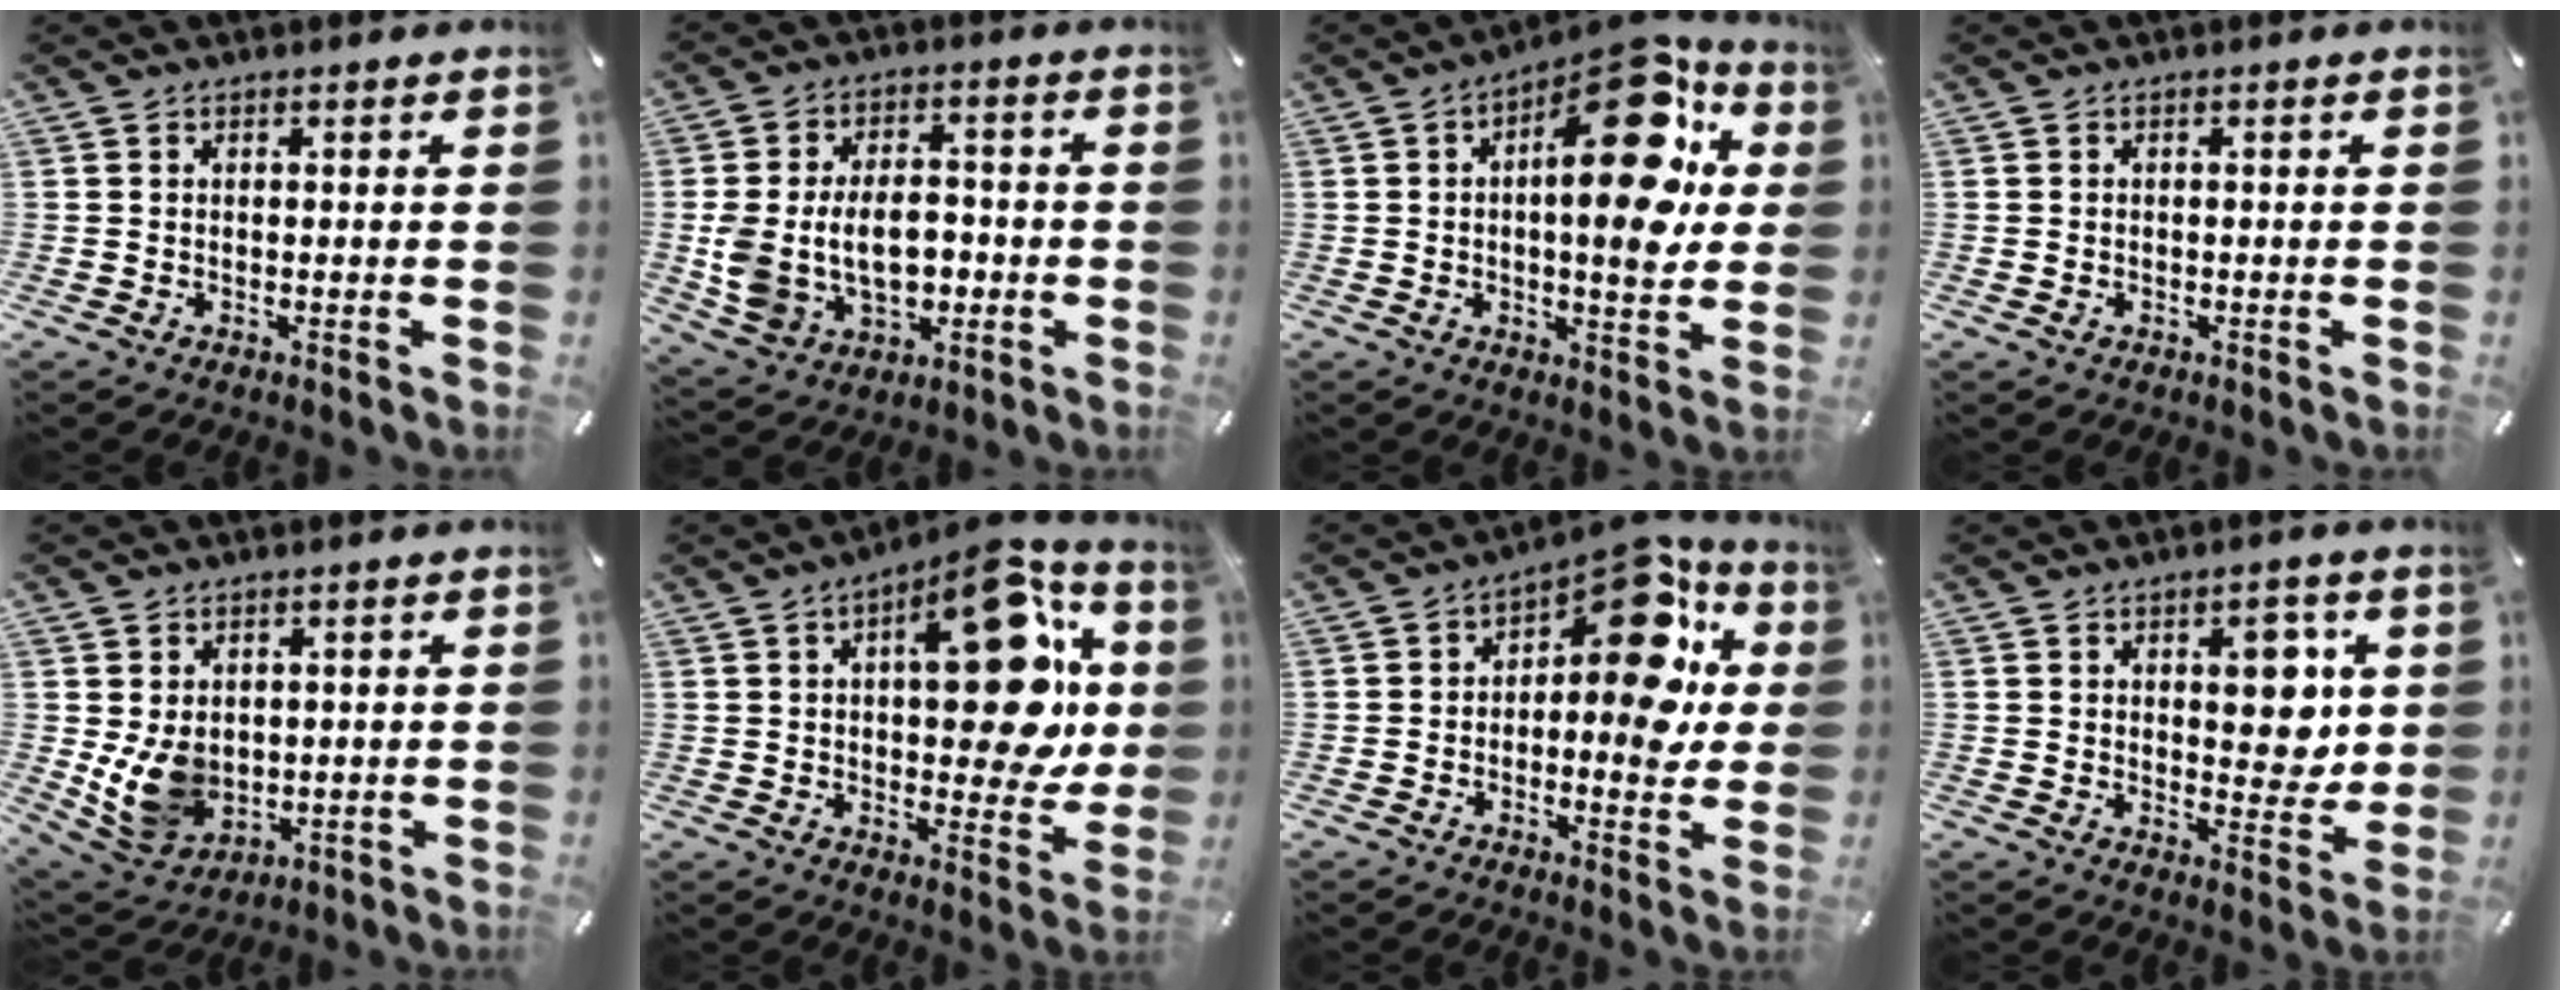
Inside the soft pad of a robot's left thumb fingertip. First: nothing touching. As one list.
[{"total": 14.1, "force": [-1.6, 9.9, 9.9], "torque": [-0.192, 0.013, -0.021]}, {"total": 20.0, "force": [6.5, 8.3, 17.0], "torque": [-0.225, -0.038, 0.098]}, {"total": 0.7, "force": [-0.2, 0.5, 0.4], "torque": [-0.008, 0.001, -0.005]}, {"total": 9.6, "force": [0.4, 8.0, 5.3], "torque": [-0.129, -0.007, 0.011]}, {"total": 21.0, "force": [6.1, 10.2, 17.4], "torque": [-0.216, -0.031, 0.095]}, {"total": 14.8, "force": [5.6, 7.3, 11.6], "torque": [-0.147, -0.050, 0.091]}, {"total": 9.1, "force": [2.5, 5.8, 6.6], "torque": [-0.064, -0.011, 0.035]}]